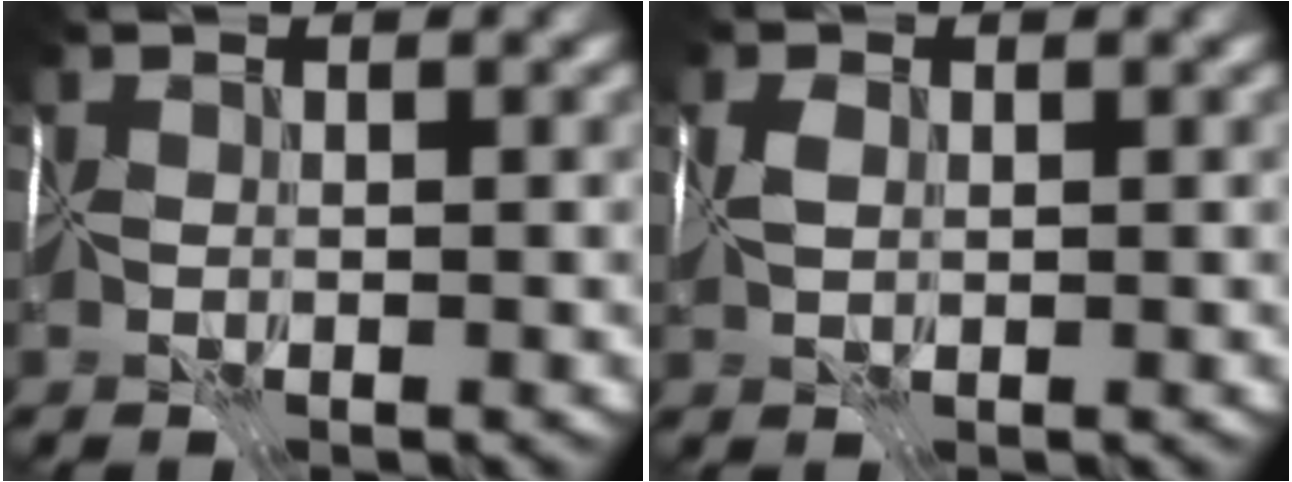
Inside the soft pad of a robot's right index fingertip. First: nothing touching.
{"total": 0.7, "force": [0.5, 0.0, 0.5], "torque": [-0.008, 0.002, 0.009]}